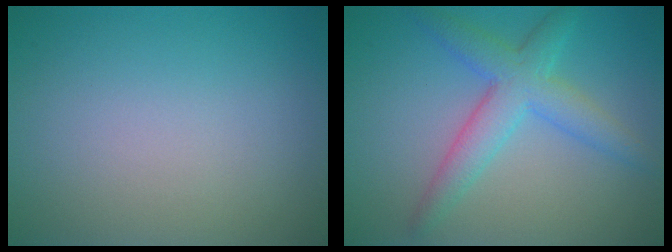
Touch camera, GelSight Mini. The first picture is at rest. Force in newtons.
{"total": 4.5, "press": 4.5, "slide": 0.1}